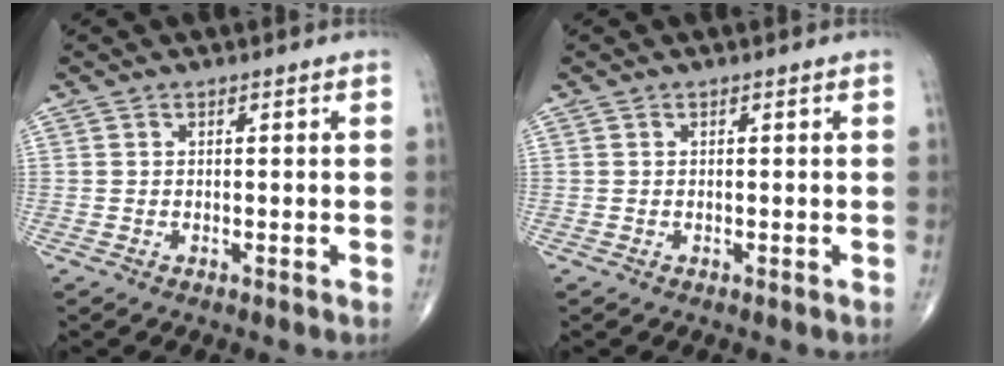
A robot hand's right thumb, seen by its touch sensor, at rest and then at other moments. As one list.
[{"total": 0.0}]